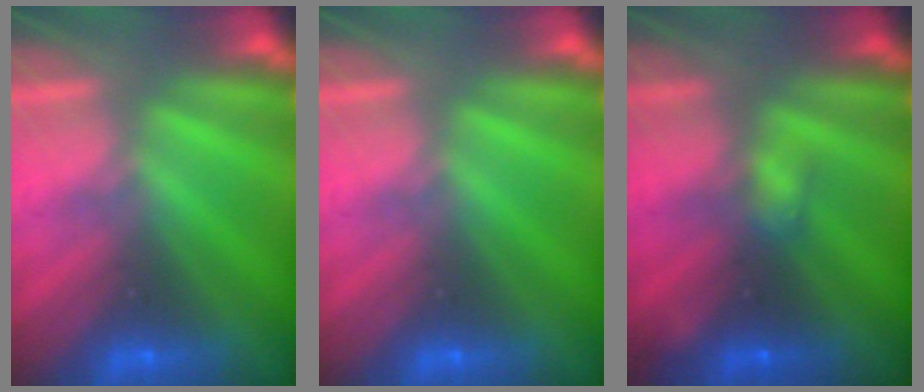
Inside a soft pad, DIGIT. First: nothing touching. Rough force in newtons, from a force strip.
{"total": 0.0}
{"total": 1.8}